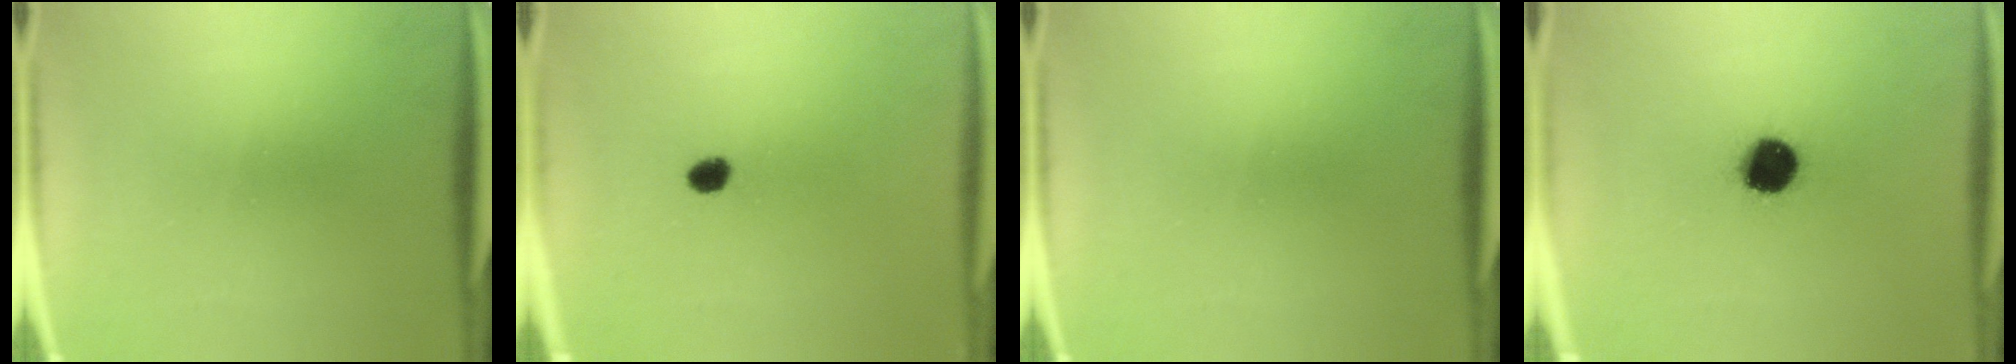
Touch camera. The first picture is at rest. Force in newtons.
{"total": 2.3}
{"total": 0.0}
{"total": 10.6}